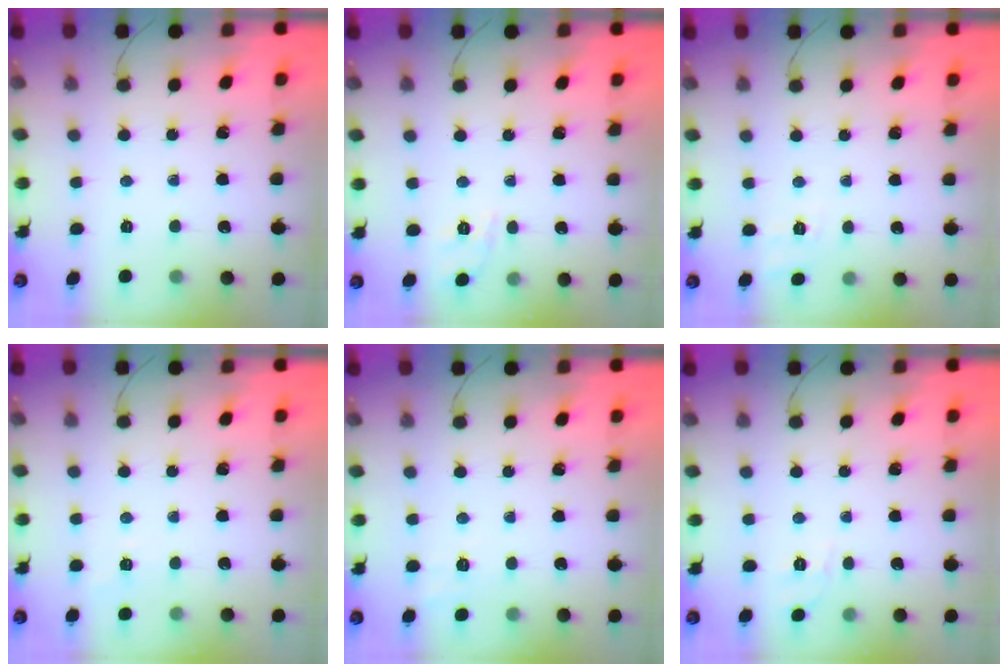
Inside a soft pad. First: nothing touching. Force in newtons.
{"total": 1.7, "press": 0.3, "slide": 1.6}
{"total": 2.1, "press": 0.8, "slide": 2.0}
{"total": 2.7, "press": 2.2, "slide": 1.5}
{"total": 1.8, "press": 0.5, "slide": 1.7}
{"total": 4.0, "press": 3.5, "slide": 1.9}